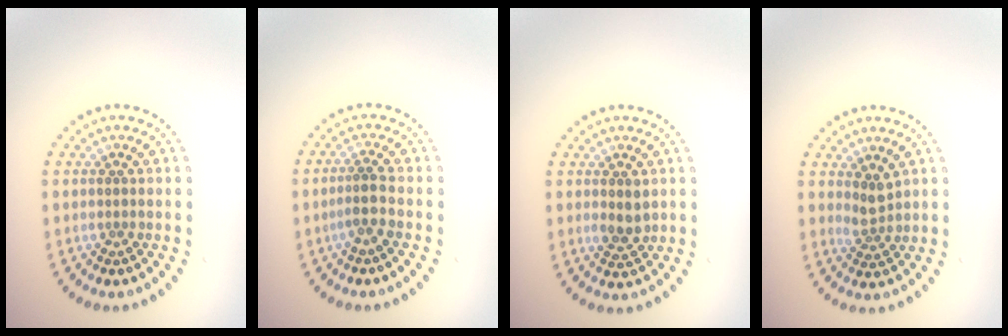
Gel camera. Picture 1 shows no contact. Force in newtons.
{"total": 1.9, "press": 1.4, "slide": 1.2}
{"total": 1.9, "press": 1.8, "slide": 0.6}
{"total": 1.8, "press": 1.3, "slide": 1.2}